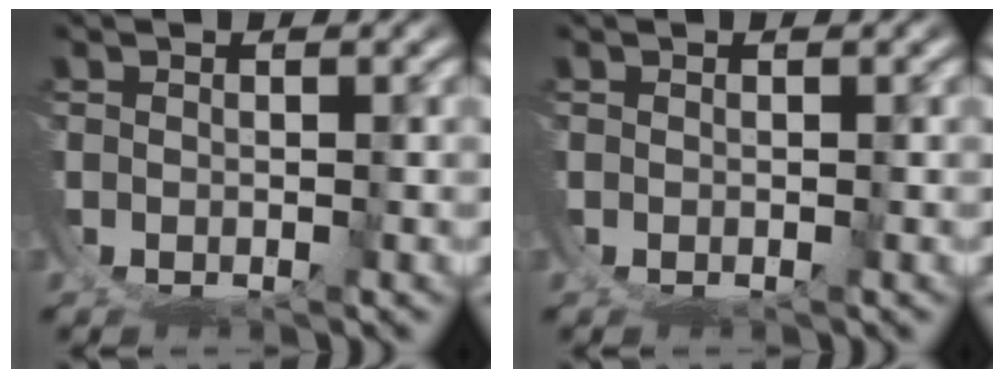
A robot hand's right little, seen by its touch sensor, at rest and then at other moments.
{"total": 0.0}